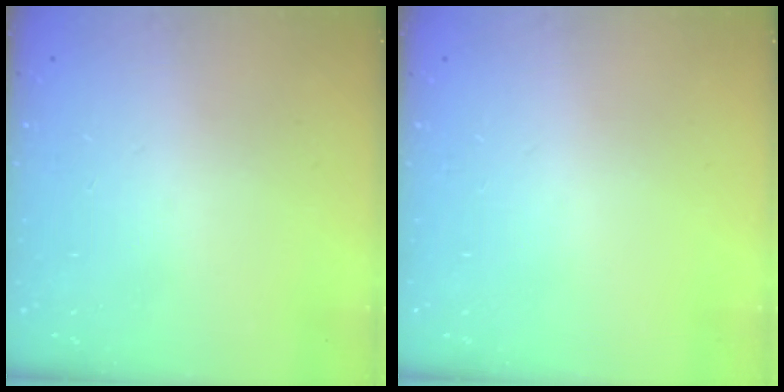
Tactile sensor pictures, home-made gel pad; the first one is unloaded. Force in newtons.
{"total": 0.0}